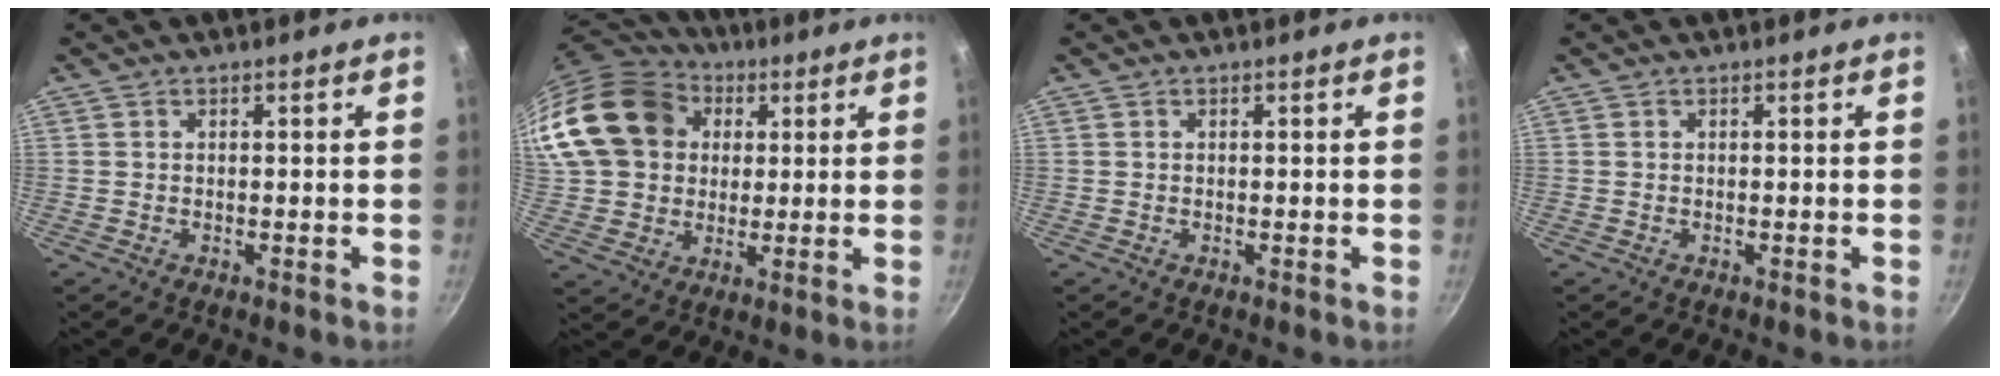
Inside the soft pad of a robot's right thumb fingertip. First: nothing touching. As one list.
[{"total": 20.3, "force": [5.4, 16.3, 10.8], "torque": [-0.193, 0.022, 0.098]}, {"total": 0.0}, {"total": 0.0}]